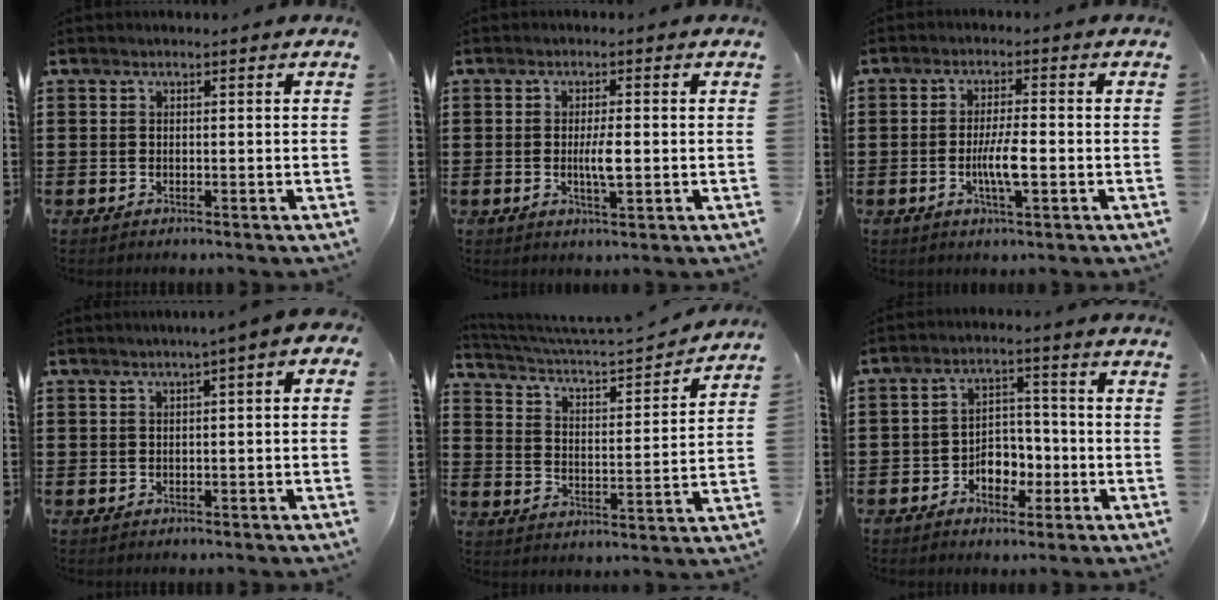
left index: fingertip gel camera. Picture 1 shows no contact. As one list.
[{"total": 3.6, "force": [-0.2, 0.7, 3.5], "torque": [-0.062, -0.002, -0.004]}, {"total": 5.1, "force": [-1.1, 1.0, 4.9], "torque": [-0.097, -0.002, -0.024]}, {"total": 1.7, "force": [-0.4, 0.4, 1.6], "torque": [-0.029, 0.002, -0.010]}, {"total": 3.5, "force": [3.3, 0.3, 1.1], "torque": [-0.043, -0.034, 0.045]}, {"total": 4.7, "force": [-2.2, 3.5, 2.3], "torque": [-0.040, 0.009, -0.047]}]